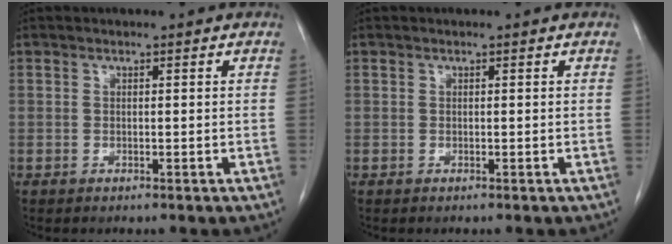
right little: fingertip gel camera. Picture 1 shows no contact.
{"total": 0.0}